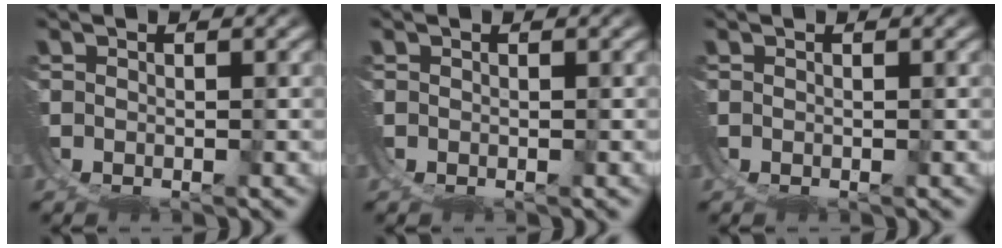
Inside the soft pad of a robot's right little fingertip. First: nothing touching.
{"total": 0.0}
{"total": 0.0}